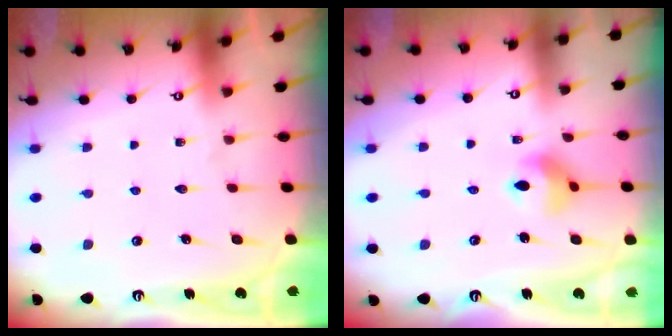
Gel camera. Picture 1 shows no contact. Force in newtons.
{"total": 8.8, "press": 8.5, "slide": 2.2}